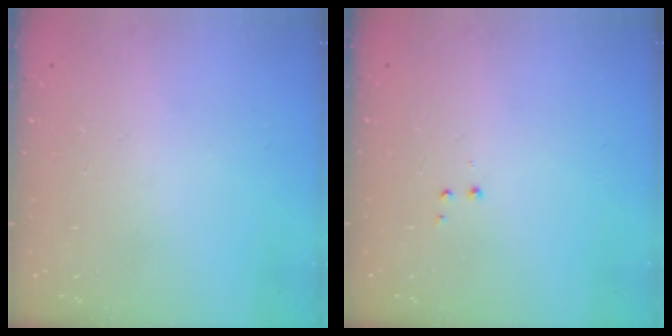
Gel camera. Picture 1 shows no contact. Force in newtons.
{"total": 2.9, "press": 2.8, "slide": 0.7}